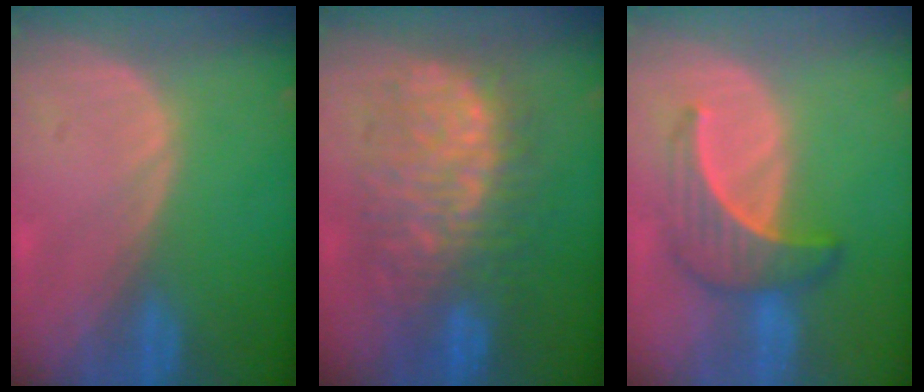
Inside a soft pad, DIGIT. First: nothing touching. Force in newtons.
{"total": 12.1, "press": 12.0, "slide": 1.5}
{"total": 6.6, "press": 6.3, "slide": 2.0}